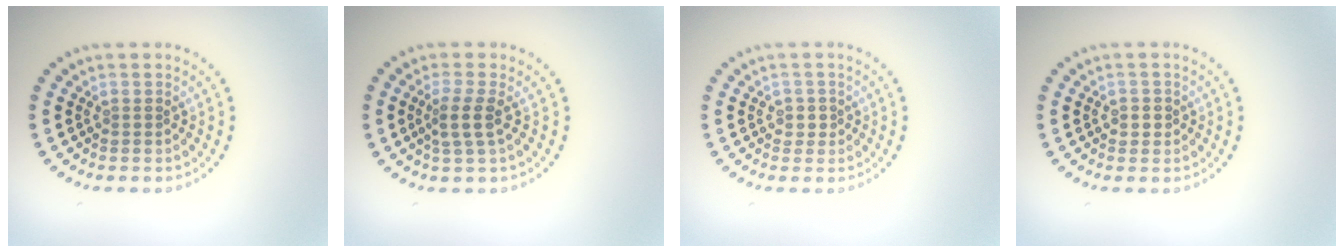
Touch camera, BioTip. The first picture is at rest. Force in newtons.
{"total": 2.2, "press": 1.9, "slide": 1.2}
{"total": 1.1, "press": 0.9, "slide": 0.6}
{"total": 1.1, "press": 1.1, "slide": 0.3}